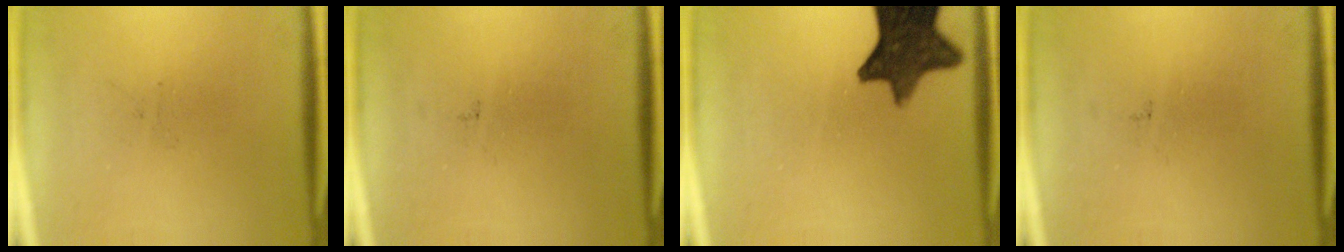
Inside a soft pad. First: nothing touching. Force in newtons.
{"total": 0.0}
{"total": 12.0}
{"total": 0.0}